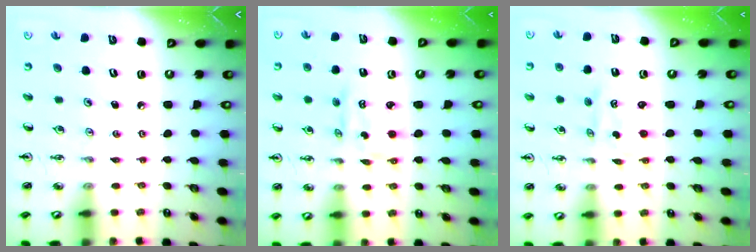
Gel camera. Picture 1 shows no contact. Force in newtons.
{"total": 2.7, "press": 2.7, "slide": 0.2}
{"total": 1.0, "press": 0.9, "slide": 0.5}